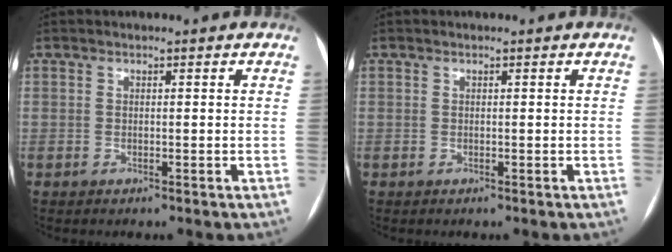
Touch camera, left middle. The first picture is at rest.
{"total": 0.0}